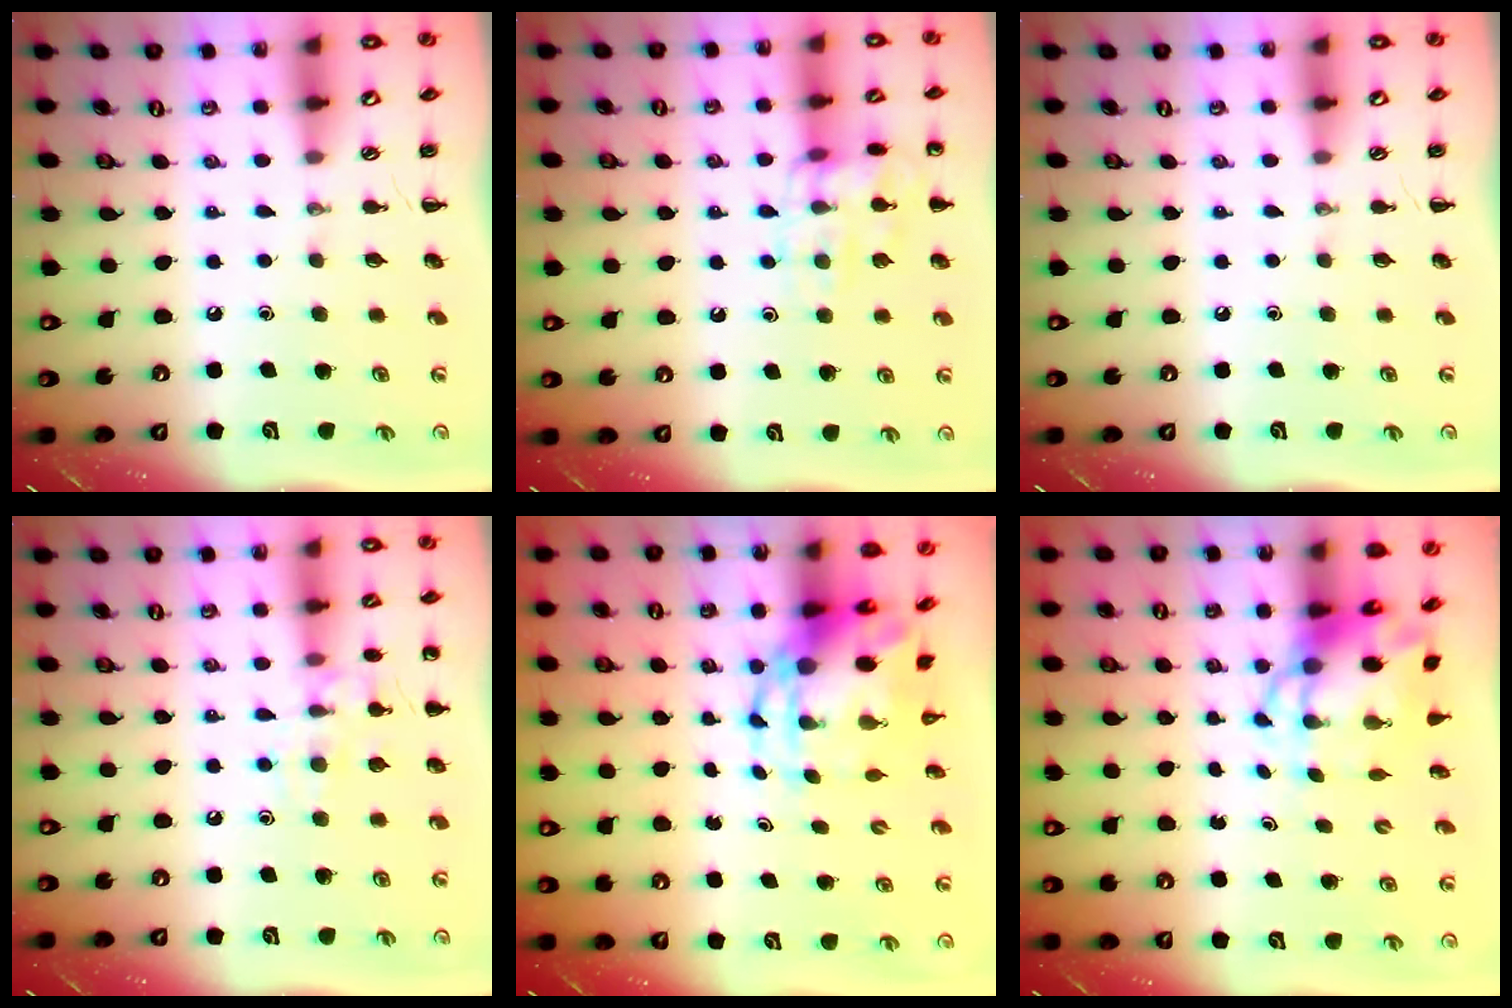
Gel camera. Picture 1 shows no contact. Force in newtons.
{"total": 12.8, "press": 12.8, "slide": 0.3}
{"total": 0.0}
{"total": 10.0, "press": 9.9, "slide": 1.1}
{"total": 6.6, "press": 6.4, "slide": 1.7}
{"total": 6.1, "press": 5.8, "slide": 1.9}